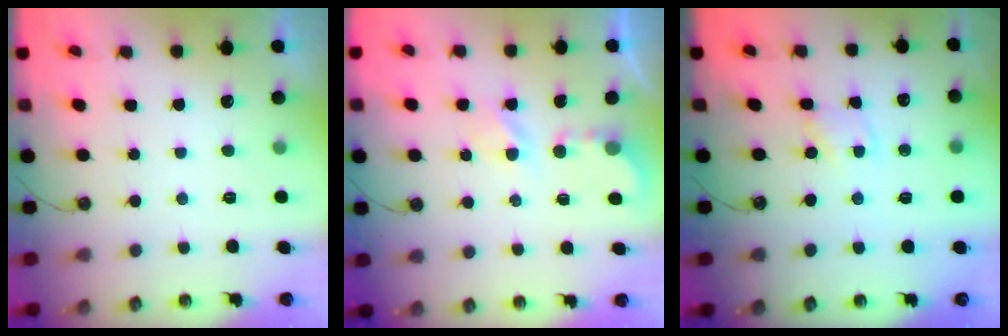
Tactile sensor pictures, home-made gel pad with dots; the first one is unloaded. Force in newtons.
{"total": 4.7, "press": 4.7, "slide": 0.3}
{"total": 2.1, "press": 2.1, "slide": 0.3}